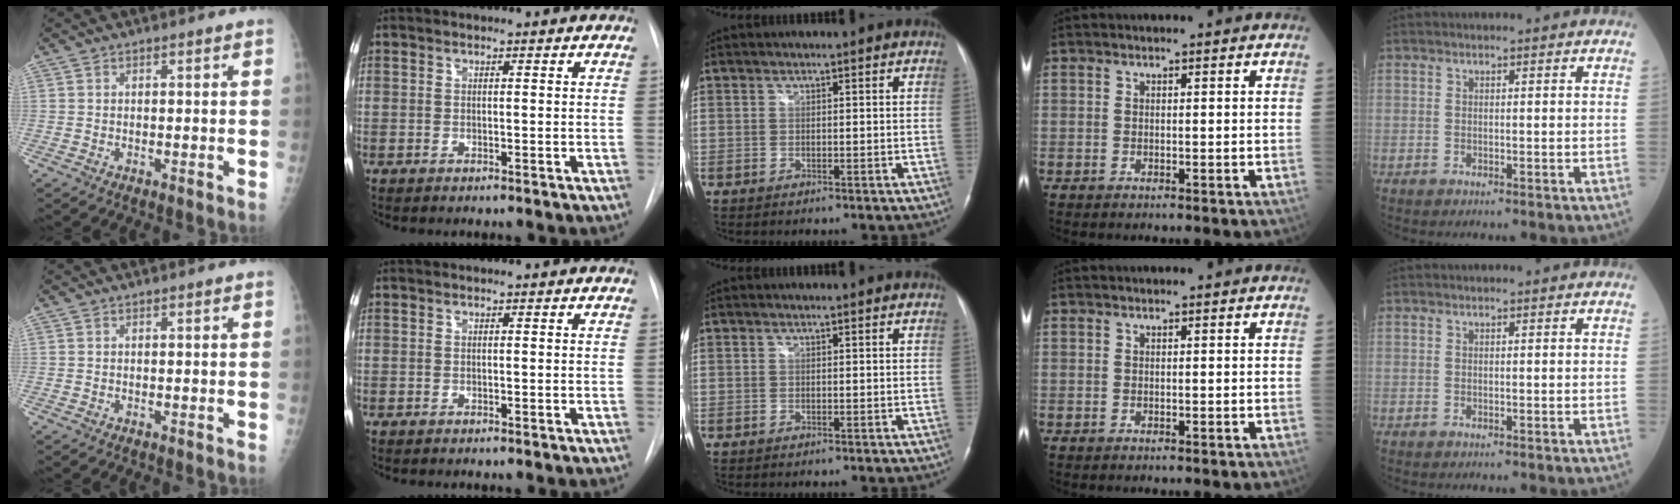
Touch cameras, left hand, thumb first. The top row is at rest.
{}